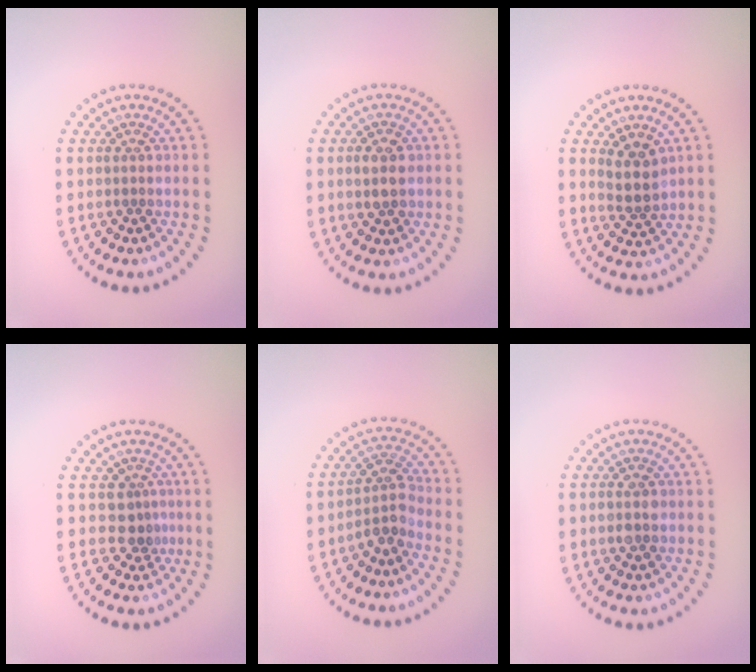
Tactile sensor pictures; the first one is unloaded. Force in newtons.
{"total": 2.2, "press": 2.2, "slide": 0.1}
{"total": 2.6, "press": 2.3, "slide": 1.2}
{"total": 2.2, "press": 1.8, "slide": 1.4}
{"total": 2.6, "press": 2.0, "slide": 1.6}
{"total": 1.8, "press": 1.8, "slide": 0.3}